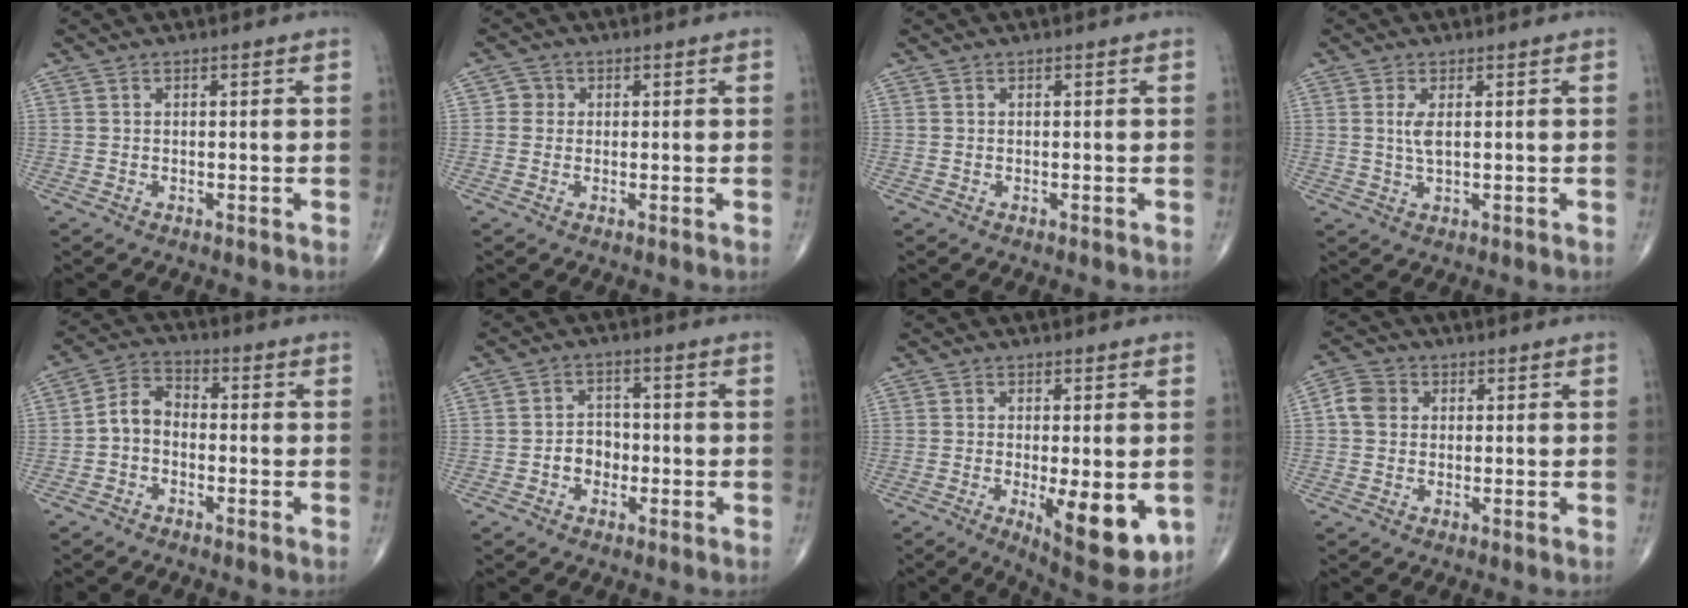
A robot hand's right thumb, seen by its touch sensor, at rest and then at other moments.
{"total": 2.2, "force": [0.2, 2.1, 0.5], "torque": [0.006, 0.005, -0.003]}
{"total": 0.0}
{"total": 2.8, "force": [0.6, 0.8, 2.6], "torque": [-0.057, -0.007, 0.015]}
{"total": 5.7, "force": [-1.4, 4.1, 3.6], "torque": [-0.054, 0.026, -0.043]}
{"total": 4.4, "force": [-1.3, 3.6, 2.2], "torque": [-0.014, 0.018, -0.030]}
{"total": 12.4, "force": [-3.1, 4.3, 11.2], "torque": [-0.149, -0.023, -0.033]}
{"total": 4.5, "force": [0.5, 3.9, 2.2], "torque": [-0.034, 0.011, 0.001]}